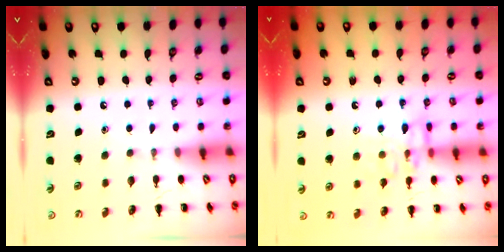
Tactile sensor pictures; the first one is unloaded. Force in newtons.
{"total": 12.0, "press": 12.0, "slide": 0.8}